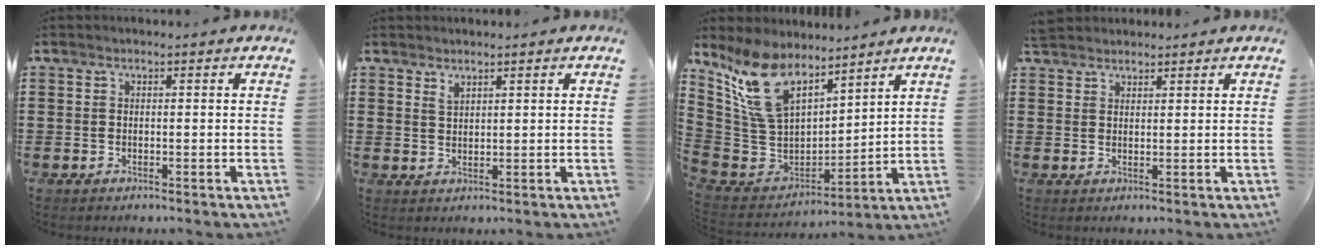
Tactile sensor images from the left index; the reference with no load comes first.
{"total": 1.7, "force": [1.4, 0.6, 0.7], "torque": [-0.017, 0.002, 0.027]}
{"total": 12.4, "force": [8.5, 6.3, 6.4], "torque": [-0.185, -0.036, 0.161]}
{"total": 2.1, "force": [2.0, 0.7, 0.1], "torque": [-0.008, 0.004, 0.040]}